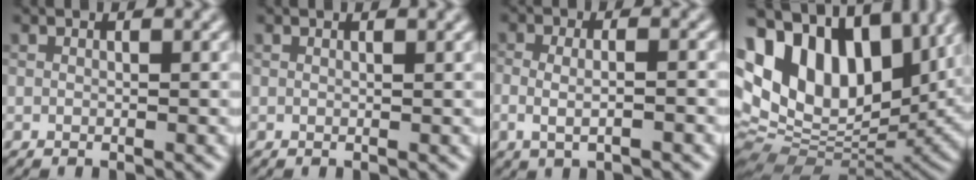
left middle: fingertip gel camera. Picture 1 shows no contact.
{"total": 0.8, "force": [0.5, 0.3, 0.5], "torque": [-0.003, 0.001, 0.003]}
{"total": 2.8, "force": [-0.3, 1.1, 2.5], "torque": [-0.045, -0.008, -0.011]}
{"total": 17.6, "force": [6.4, 10.4, 12.7], "torque": [-0.247, 0.040, 0.109]}